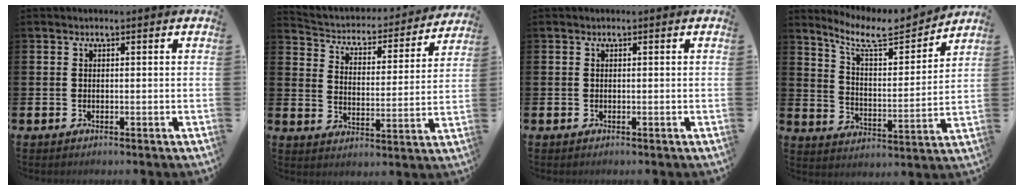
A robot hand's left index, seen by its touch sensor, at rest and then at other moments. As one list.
[{"total": 4.2, "force": [3.8, 1.4, 0.8], "torque": [-0.045, -0.036, 0.055]}, {"total": 0.0}, {"total": 8.6, "force": [7.7, 2.0, 3.3], "torque": [-0.092, -0.049, 0.133]}]